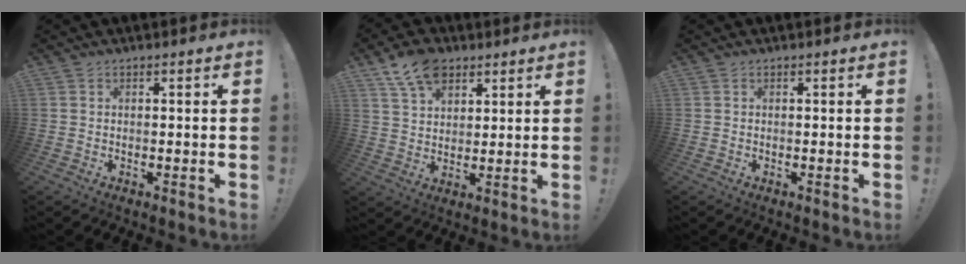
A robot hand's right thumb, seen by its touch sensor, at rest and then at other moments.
{"total": 11.1, "force": [6.9, 6.9, 5.3], "torque": [-0.085, -0.030, 0.131]}
{"total": 0.0}